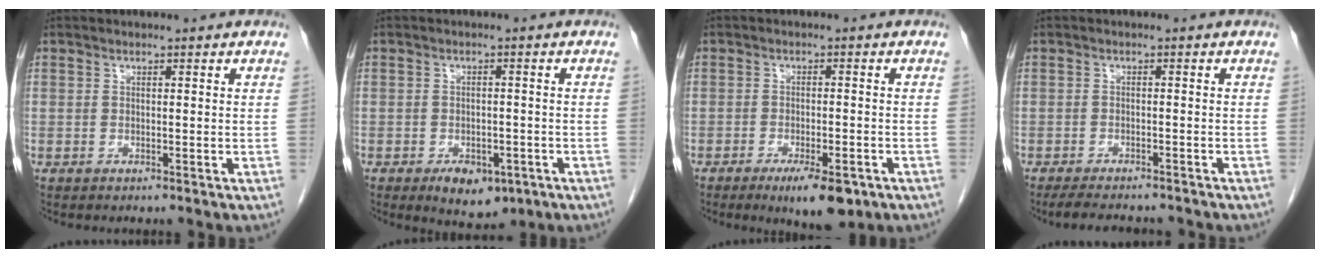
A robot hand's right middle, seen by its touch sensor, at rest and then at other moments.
{"total": 6.5, "force": [-3.7, 3.6, 4.0], "torque": [-0.052, 0.000, -0.044]}
{"total": 7.0, "force": [-4.2, 1.9, 5.3], "torque": [-0.075, -0.009, -0.056]}
{"total": 7.8, "force": [-7.1, 1.6, 3.0], "torque": [-0.043, -0.011, -0.101]}